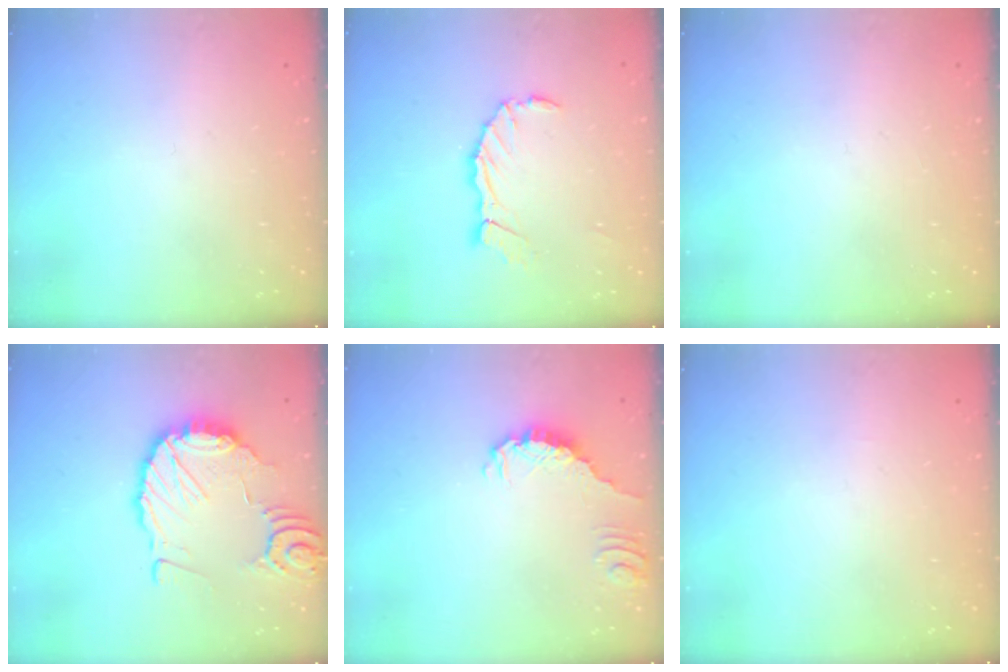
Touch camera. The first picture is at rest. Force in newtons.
{"total": 8.4, "press": 8.3, "slide": 1.0}
{"total": 0.0}
{"total": 12.1, "press": 12.0, "slide": 1.5}
{"total": 0.6, "press": 0.6, "slide": 0.2}
{"total": 0.0}